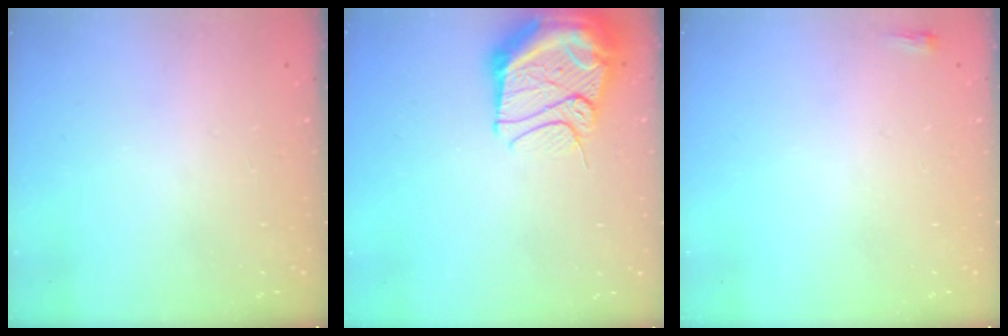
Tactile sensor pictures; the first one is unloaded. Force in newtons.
{"total": 17.9, "press": 16.5, "slide": 6.9}
{"total": 2.0, "press": 2.0, "slide": 0.5}